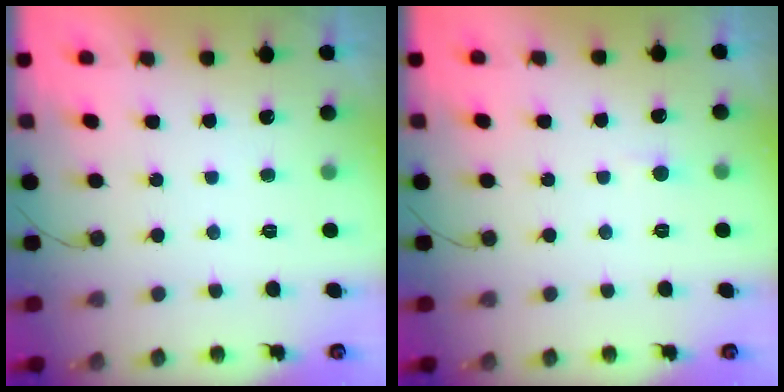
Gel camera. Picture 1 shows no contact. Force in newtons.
{"total": 2.0, "press": 2.0, "slide": 0.2}